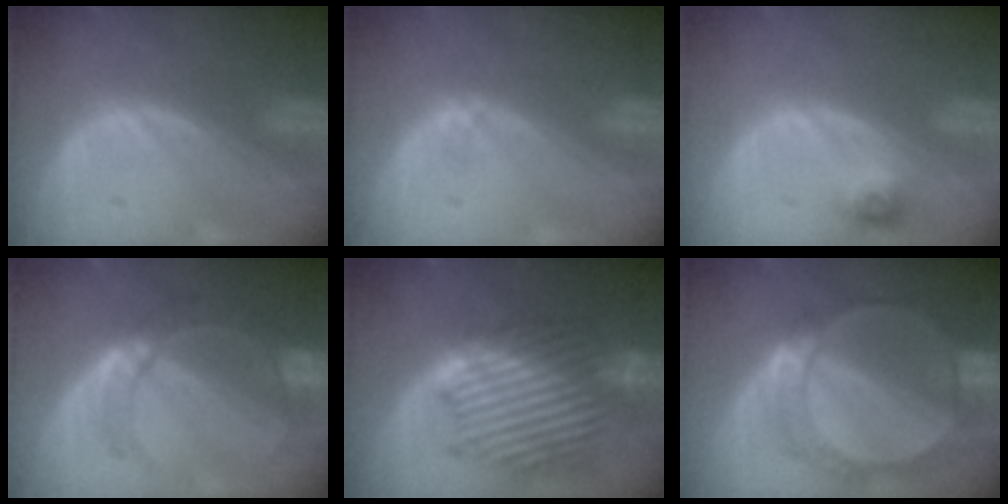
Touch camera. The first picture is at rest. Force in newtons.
{"total": 0.9, "press": 0.9, "slide": 0.1}
{"total": 2.5, "press": 2.3, "slide": 1.0}
{"total": 7.2, "press": 6.9, "slide": 1.9}
{"total": 11.3, "press": 11.2, "slide": 0.6}
{"total": 8.9, "press": 7.9, "slide": 4.0}